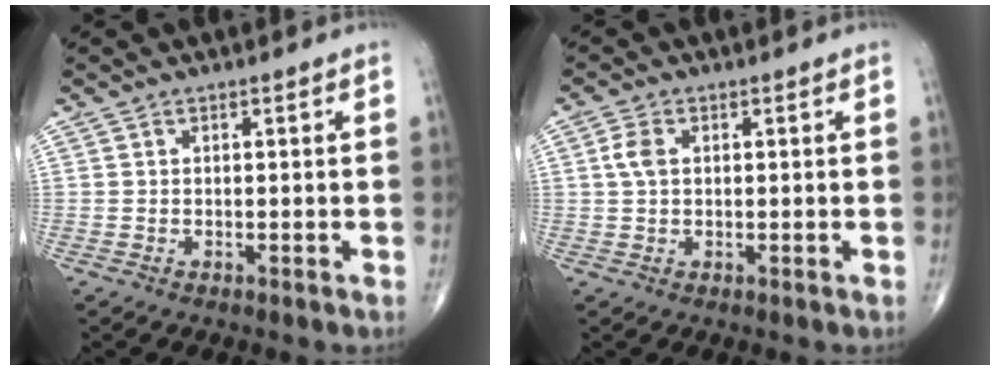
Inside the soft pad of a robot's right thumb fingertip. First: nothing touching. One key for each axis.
{"total": 3.2, "fx": 0.6, "fy": 2.0, "fz": 2.4, "tx": -0.053, "ty": 0.005, "tz": 0.010}